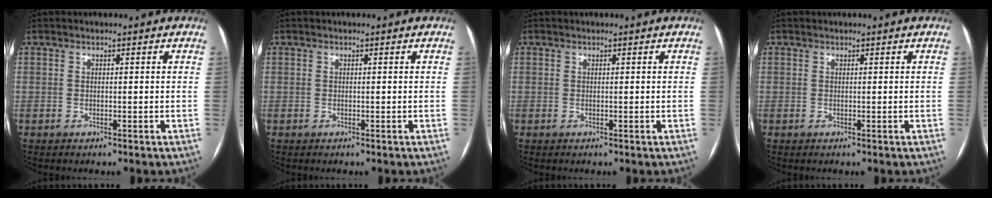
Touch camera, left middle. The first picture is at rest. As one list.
[{"total": 0.0}, {"total": 0.0}, {"total": 0.0}]